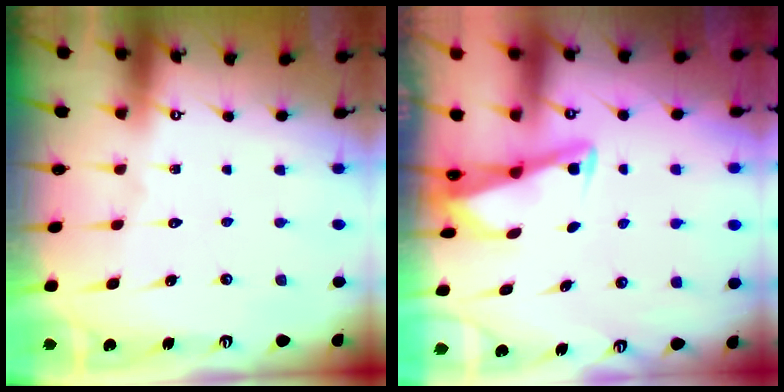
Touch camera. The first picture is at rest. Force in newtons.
{"total": 3.0, "press": 2.9, "slide": 0.4}